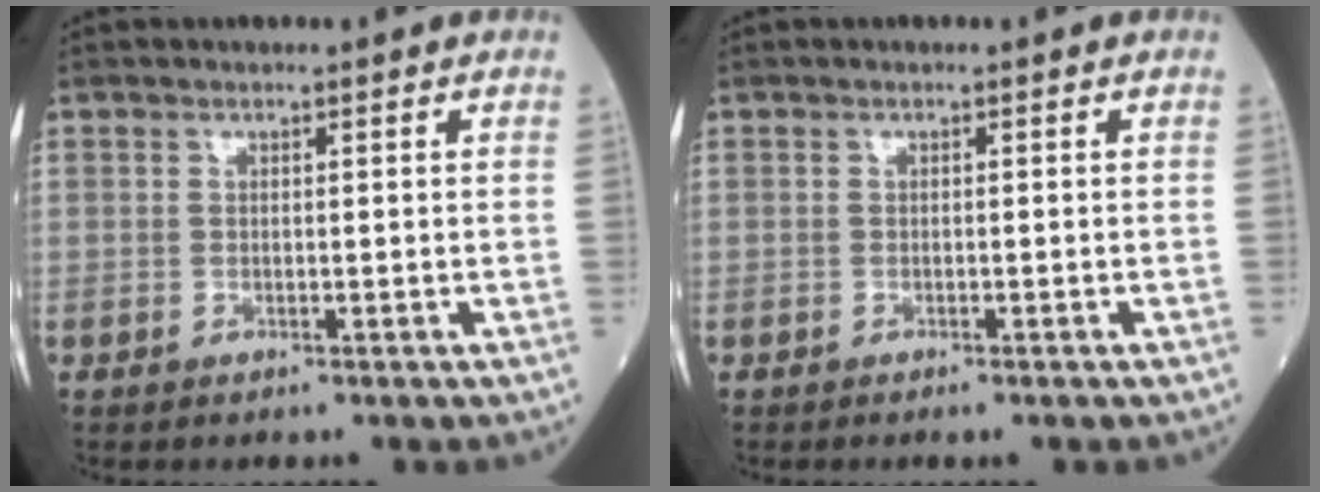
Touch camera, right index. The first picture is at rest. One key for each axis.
{"total": 1.3, "fx": -1.0, "fy": 0.1, "fz": 0.8, "tx": -0.008, "ty": -0.002, "tz": -0.013}